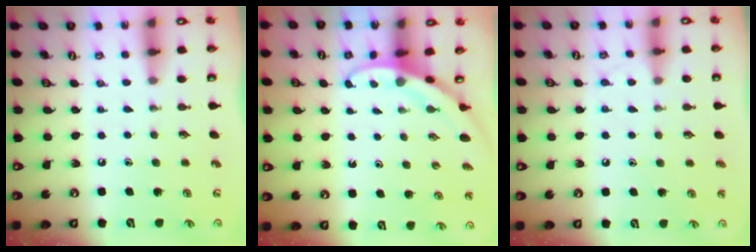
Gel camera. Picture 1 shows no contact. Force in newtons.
{"total": 3.0, "press": 3.0, "slide": 0.1}
{"total": 6.3, "press": 6.2, "slide": 0.6}